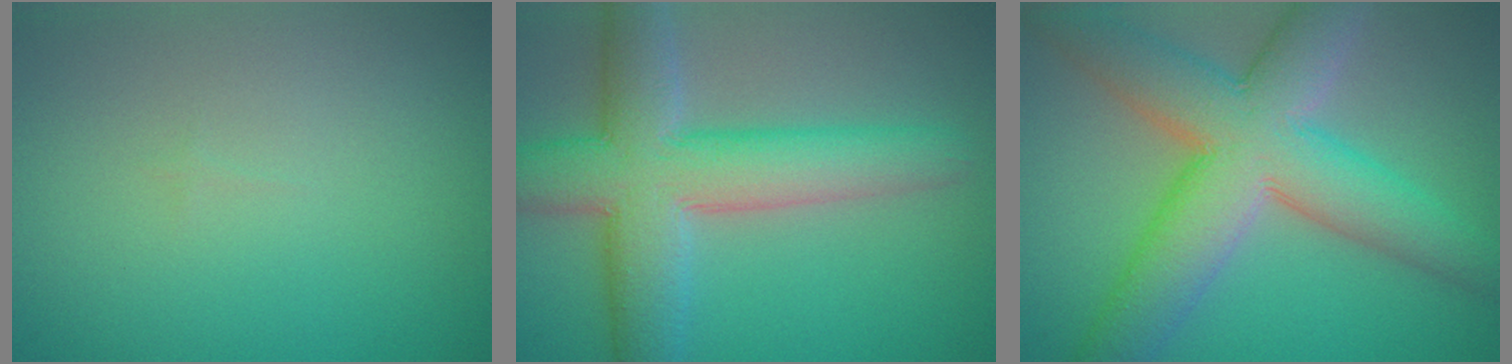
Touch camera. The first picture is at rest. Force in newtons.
{"total": 8.6, "press": 8.6, "slide": 0.5}
{"total": 10.1, "press": 10.1, "slide": 0.7}